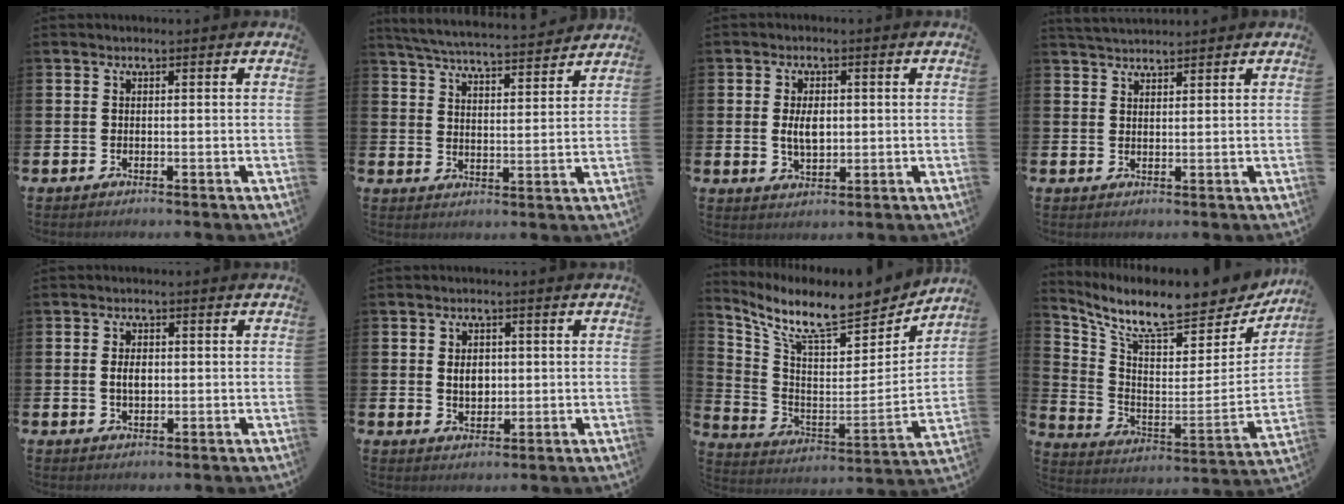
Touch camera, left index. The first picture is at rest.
{"total": 5.7, "force": [5.6, 0.3, 1.2], "torque": [-0.048, -0.038, 0.098]}
{"total": 4.1, "force": [0.3, 2.4, 3.4], "torque": [-0.051, 0.002, 0.000]}
{"total": 3.0, "force": [2.9, 0.4, 0.4], "torque": [-0.012, -0.008, 0.054]}
{"total": 2.6, "force": [0.1, 1.6, 2.0], "torque": [-0.024, 0.002, -0.003]}
{"total": 3.2, "force": [0.5, 2.3, 2.2], "torque": [-0.030, 0.004, 0.003]}
{"total": 11.0, "force": [9.5, 2.5, 5.0], "torque": [-0.128, -0.071, 0.157]}
{"total": 9.8, "force": [8.3, 2.3, 4.5], "torque": [-0.116, -0.070, 0.135]}